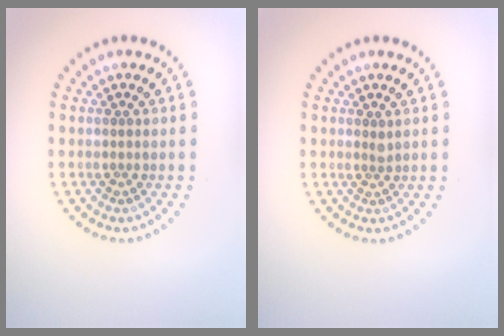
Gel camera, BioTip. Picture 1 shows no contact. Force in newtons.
{"total": 0.6, "press": 0.5, "slide": 0.3}